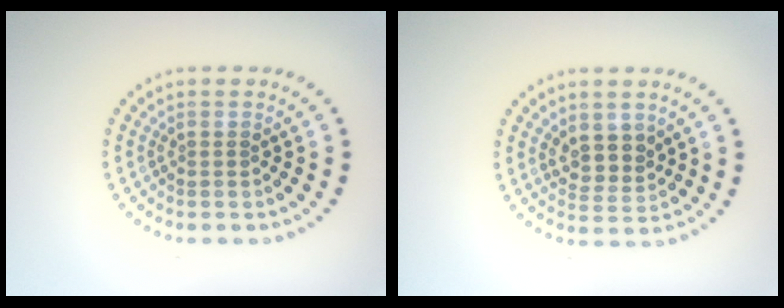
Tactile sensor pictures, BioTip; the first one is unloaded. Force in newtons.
{"total": 2.8, "press": 2.4, "slide": 1.4}